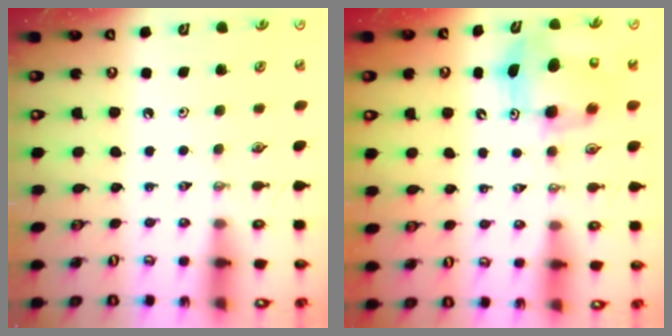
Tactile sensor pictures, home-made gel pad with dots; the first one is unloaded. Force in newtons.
{"total": 8.4, "press": 8.2, "slide": 2.0}